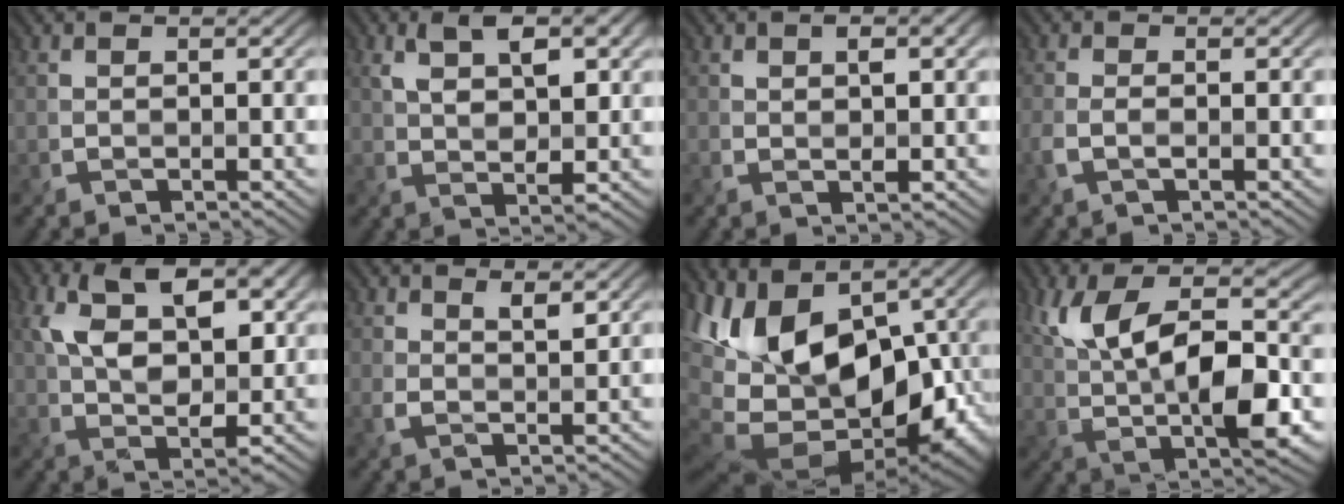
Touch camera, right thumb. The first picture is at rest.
{"total": 6.7, "force": [2.3, 3.2, 5.4], "torque": [-0.097, -0.003, 0.039]}
{"total": 2.7, "force": [0.8, 1.2, 2.3], "torque": [-0.037, 0.000, 0.013]}
{"total": 1.3, "force": [-0.8, 0.3, 1.1], "torque": [-0.025, 0.000, -0.022]}
{"total": 10.4, "force": [2.9, 5.7, 8.1], "torque": [-0.154, 0.001, 0.048]}
{"total": 2.4, "force": [1.5, 0.7, 1.7], "torque": [-0.033, -0.006, 0.028]}
{"total": 19.2, "force": [-0.7, 10.8, 15.9], "torque": [-0.255, -0.021, 0.014]}
{"total": 12.4, "force": [1.8, 5.0, 11.2], "torque": [-0.196, -0.004, 0.029]}